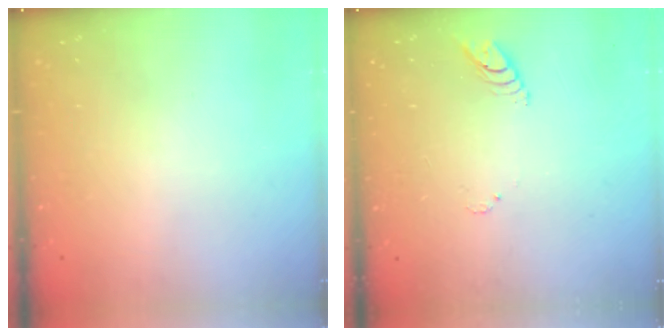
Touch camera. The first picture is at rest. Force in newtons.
{"total": 4.2, "press": 4.2, "slide": 0.2}